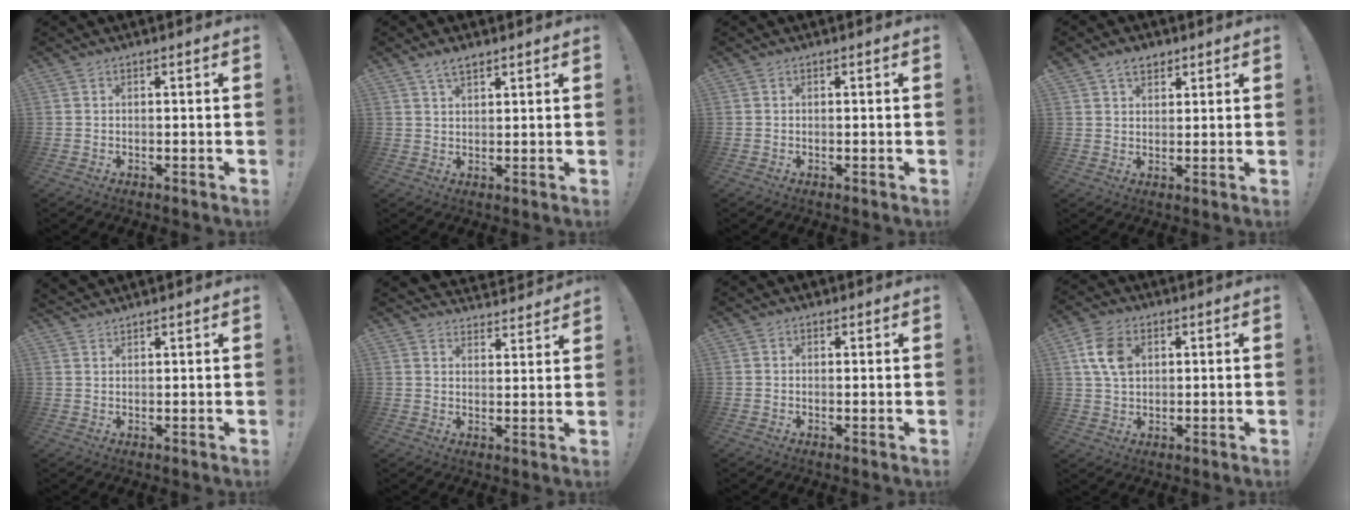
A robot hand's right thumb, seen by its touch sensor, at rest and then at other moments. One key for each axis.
{"total": 3.9, "fx": 2.9, "fy": 1.5, "fz": 2.1, "tx": -0.031, "ty": -0.016, "tz": 0.051}
{"total": 0.0}
{"total": 4.8, "fx": 3.2, "fy": 3.1, "fz": 1.9, "tx": -0.025, "ty": -0.011, "tz": 0.057}
{"total": 2.3, "fx": 2.2, "fy": 0.5, "fz": 0.4, "tx": -0.004, "ty": -0.015, "tz": 0.041}
{"total": 4.0, "fx": 3.6, "fy": 1.5, "fz": 0.8, "tx": -0.007, "ty": -0.032, "tz": 0.065}
{"total": 1.0, "fx": 0.8, "fy": 0.6, "fz": 0.3, "tx": 0.008, "ty": -0.005, "tz": 0.011}
{"total": 9.6, "fx": 2.8, "fy": 6.8, "fz": 6.1, "tx": -0.112, "ty": 0.003, "tz": 0.055}